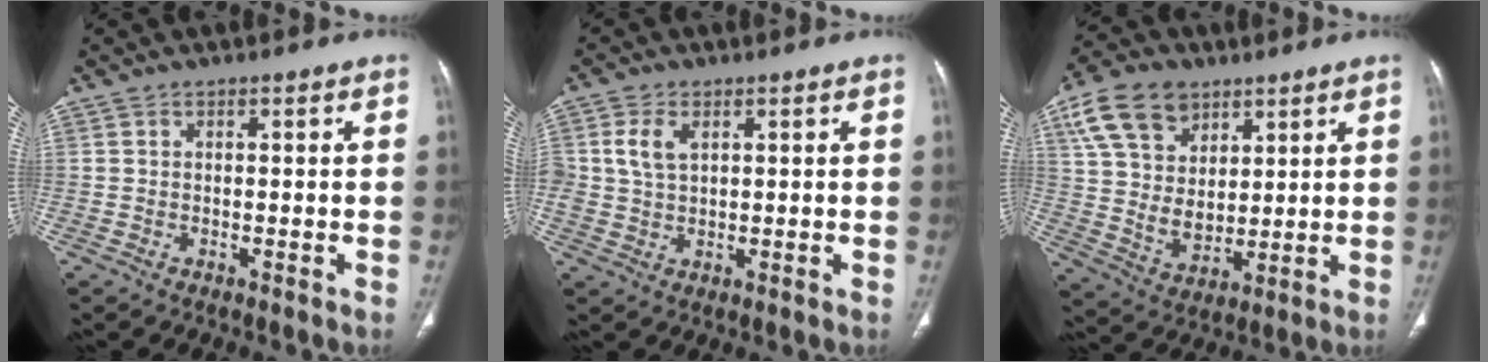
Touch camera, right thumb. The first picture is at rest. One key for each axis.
{"total": 4.8, "fx": 1.5, "fy": 3.0, "fz": 3.4, "tx": -0.068, "ty": 0.001, "tz": 0.033}
{"total": 15.1, "fx": 7.4, "fy": 10.2, "fz": 8.4, "tx": -0.138, "ty": -0.024, "tz": 0.150}